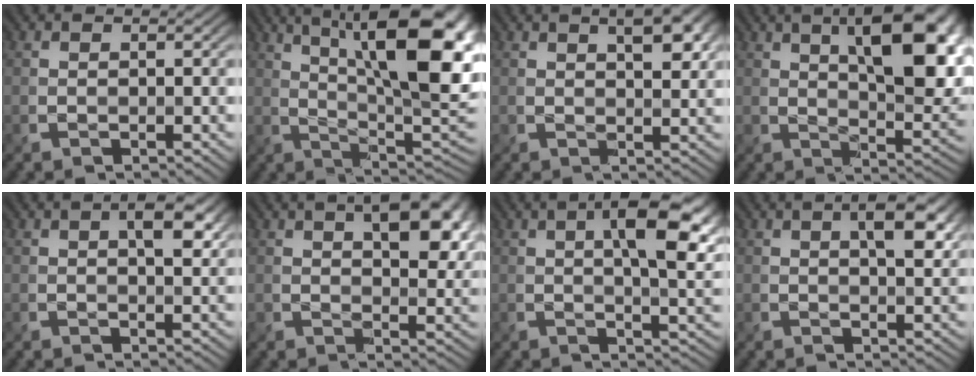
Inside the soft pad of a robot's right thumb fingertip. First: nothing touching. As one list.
[{"total": 17.2, "force": [6.4, 5.6, 15.0], "torque": [-0.199, 0.024, 0.094]}, {"total": 4.9, "force": [2.1, 1.7, 4.0], "torque": [-0.063, 0.006, 0.035]}, {"total": 14.0, "force": [5.2, 5.2, 11.9], "torque": [-0.172, 0.007, 0.075]}, {"total": 4.6, "force": [1.5, 1.9, 3.9], "torque": [-0.062, 0.002, 0.022]}, {"total": 9.7, "force": [3.6, 4.6, 7.7], "torque": [-0.114, 0.005, 0.054]}, {"total": 10.1, "force": [2.6, 3.4, 9.1], "torque": [-0.136, 0.003, 0.037]}, {"total": 5.5, "force": [1.9, 2.1, 4.7], "torque": [-0.074, 0.004, 0.029]}]